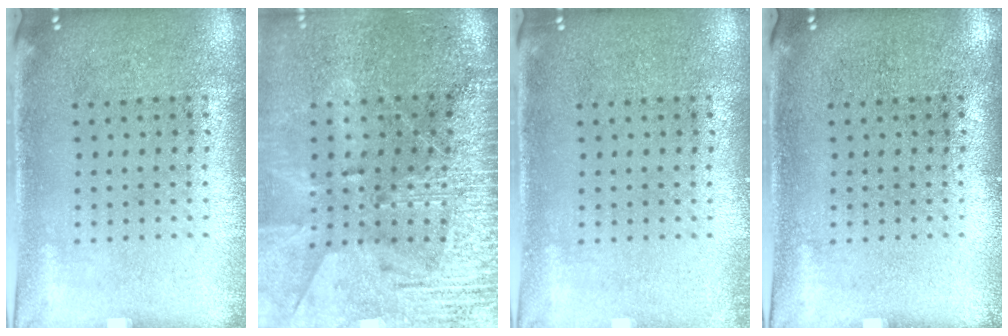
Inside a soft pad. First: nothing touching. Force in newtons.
{"total": 4.0, "press": 3.4, "slide": 2.0}
{"total": 0.6, "press": 0.6, "slide": 0.2}
{"total": 0.0}